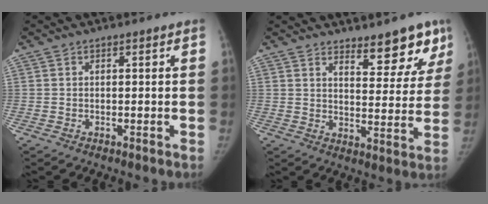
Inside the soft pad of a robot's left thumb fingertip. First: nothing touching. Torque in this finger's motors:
{"motor_torque": [0.49, 0.59, 0.02, 0.33, -0.05]}